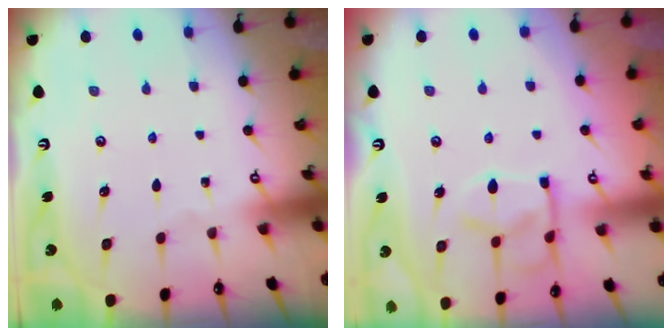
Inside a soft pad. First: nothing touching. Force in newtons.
{"total": 12.7, "press": 12.7, "slide": 1.2}